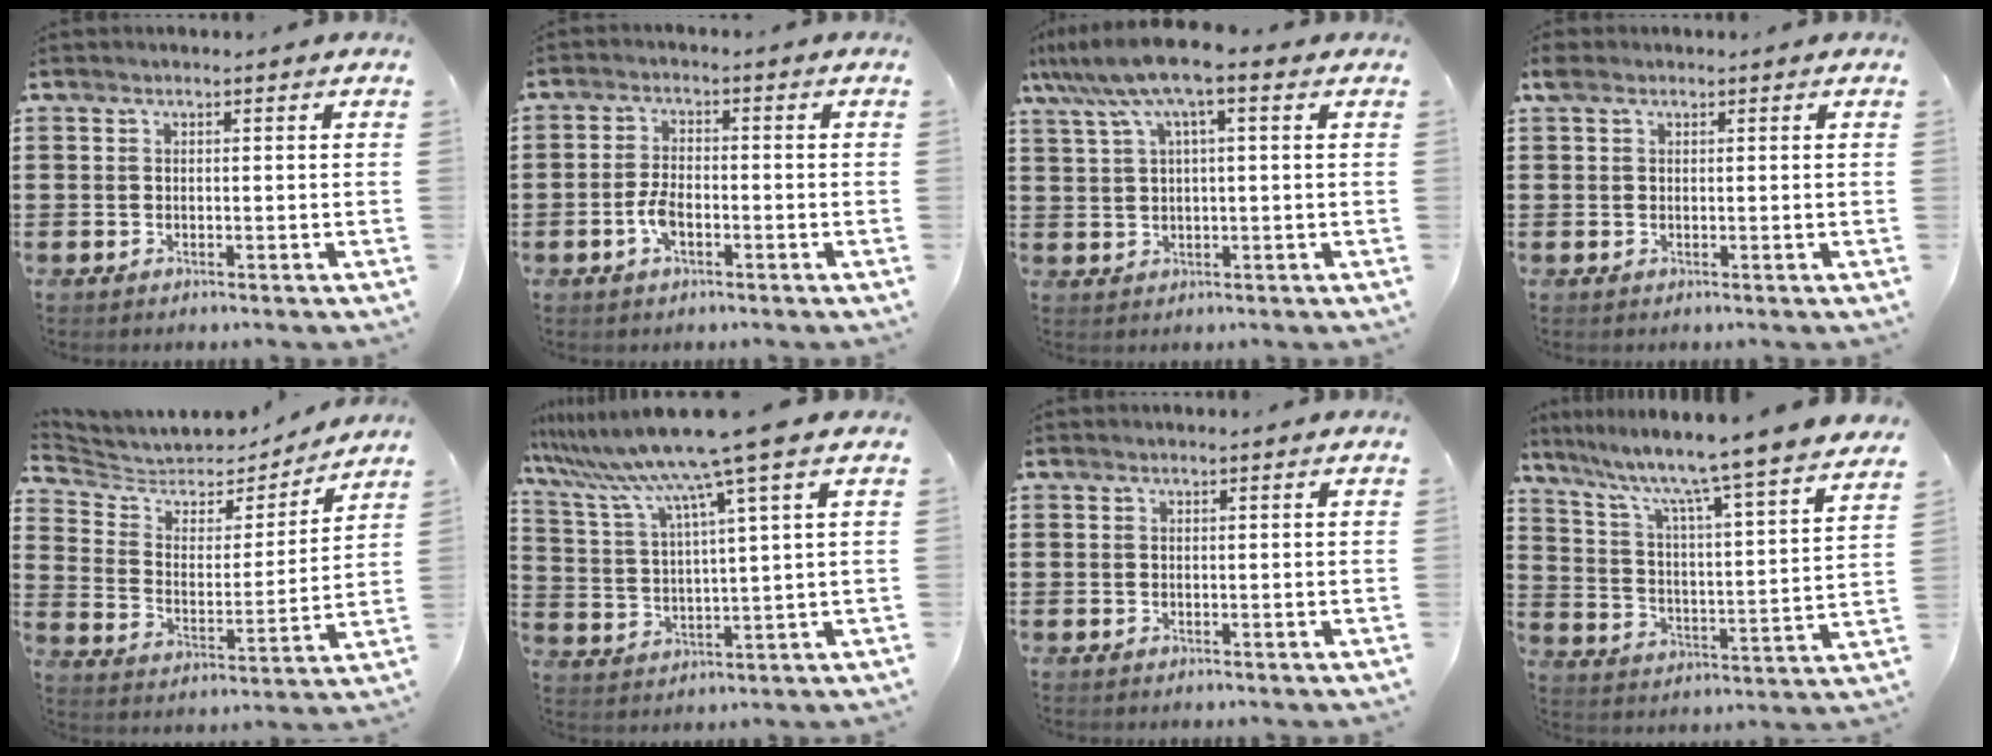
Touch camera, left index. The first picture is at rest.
{"total": 3.9, "force": [-1.4, 1.8, 3.2], "torque": [-0.086, -0.005, -0.032]}
{"total": 7.1, "force": [3.3, 0.8, 6.3], "torque": [-0.140, -0.010, 0.052]}
{"total": 1.0, "force": [0.4, 0.7, 0.6], "torque": [-0.015, 0.006, 0.007]}
{"total": 5.5, "force": [5.0, 2.1, 0.7], "torque": [-0.049, -0.037, 0.082]}
{"total": 10.8, "force": [8.2, -0.9, 6.9], "torque": [-0.164, -0.043, 0.132]}
{"total": 0.0}
{"total": 7.9, "force": [6.7, -1.0, 4.1], "torque": [-0.108, -0.064, 0.101]}